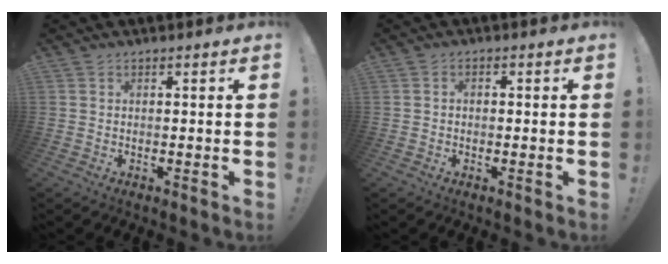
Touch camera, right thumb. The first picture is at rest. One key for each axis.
{"total": 1.3, "fx": -0.8, "fy": 0.9, "fz": 0.5, "tx": -0.010, "ty": 0.007, "tz": -0.015}